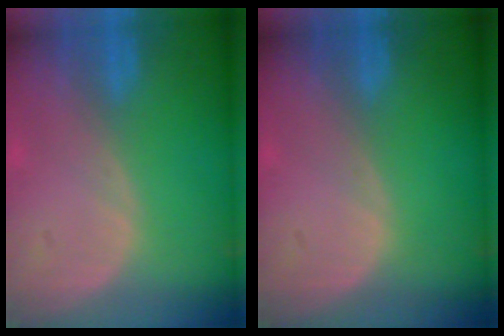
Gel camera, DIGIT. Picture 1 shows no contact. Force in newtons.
{"total": 0.0}